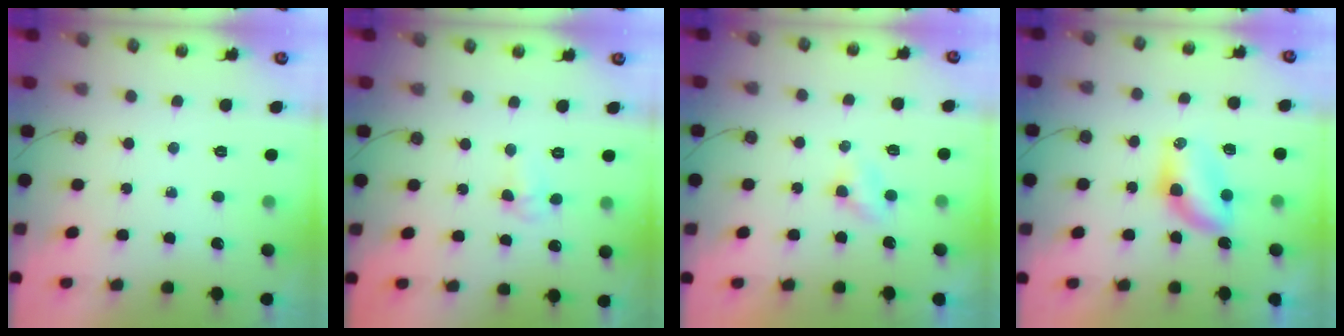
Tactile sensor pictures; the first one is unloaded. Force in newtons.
{"total": 3.6, "press": 2.6, "slide": 2.5}
{"total": 2.8, "press": 2.7, "slide": 0.4}
{"total": 8.2, "press": 7.3, "slide": 3.8}